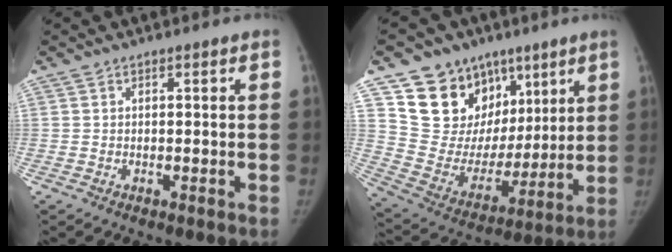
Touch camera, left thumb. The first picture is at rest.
{"total": 20.7, "force": [10.8, 15.4, 8.6], "torque": [-0.096, -0.025, 0.203]}